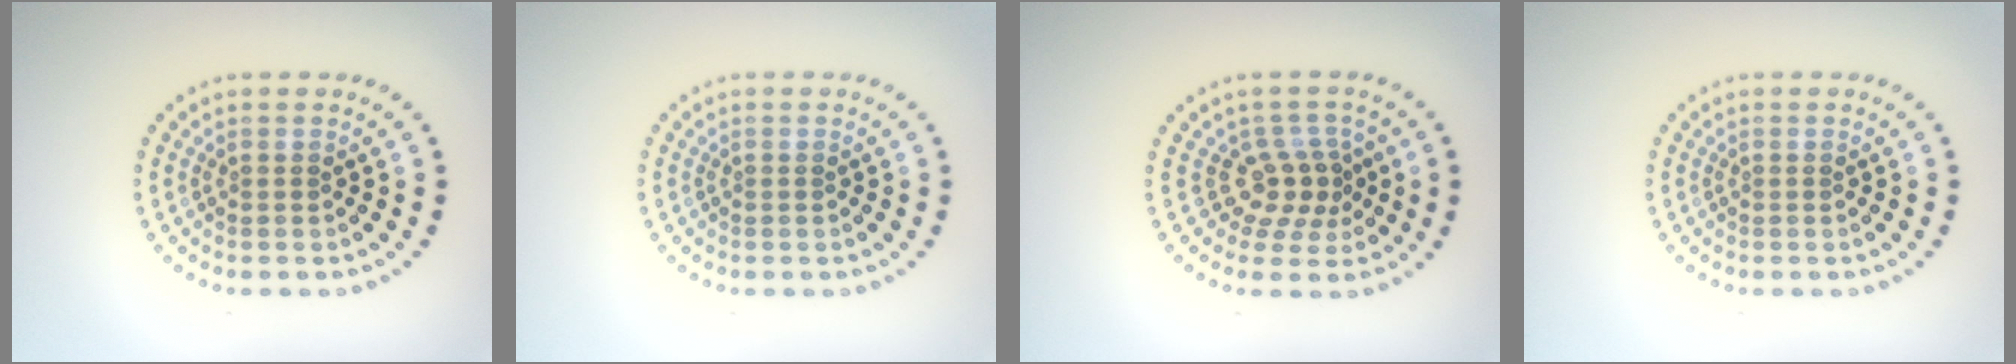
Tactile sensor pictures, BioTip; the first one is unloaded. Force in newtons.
{"total": 0.0}
{"total": 3.0, "press": 2.3, "slide": 1.9}
{"total": 0.0}